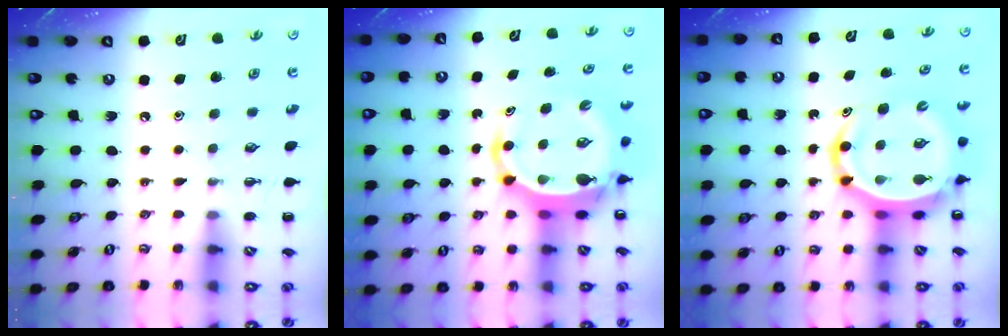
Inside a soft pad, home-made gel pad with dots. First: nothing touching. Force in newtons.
{"total": 7.5, "press": 7.1, "slide": 2.5}
{"total": 11.1, "press": 10.6, "slide": 3.4}